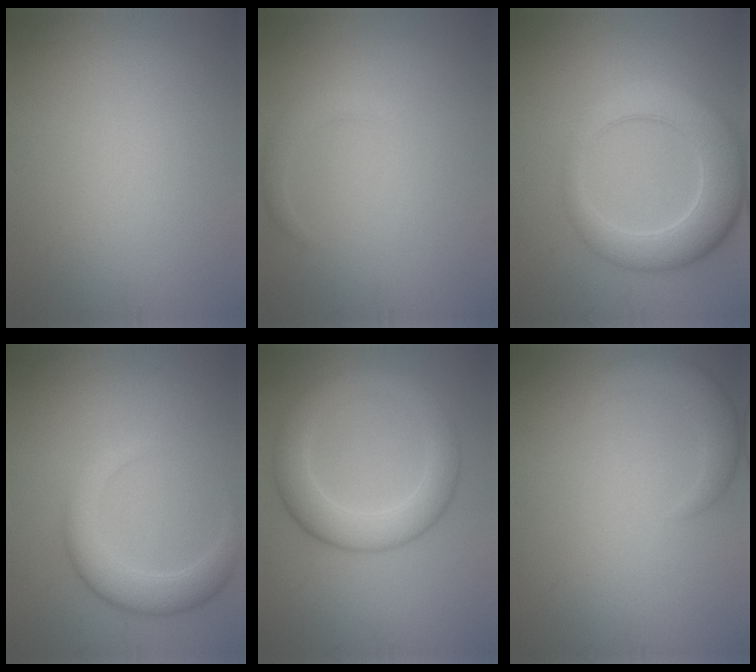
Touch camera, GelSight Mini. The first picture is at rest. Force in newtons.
{"total": 1.3, "press": 1.3, "slide": 0.1}
{"total": 7.4, "press": 7.3, "slide": 0.5}
{"total": 4.1, "press": 4.1, "slide": 0.1}
{"total": 5.5, "press": 5.5, "slide": 0.3}
{"total": 2.9, "press": 2.9, "slide": 0.3}